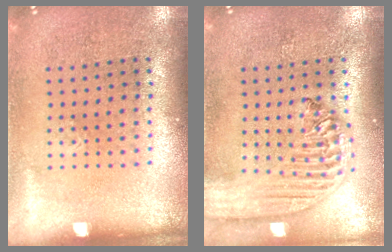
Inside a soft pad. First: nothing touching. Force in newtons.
{"total": 2.4, "press": 2.1, "slide": 1.2}